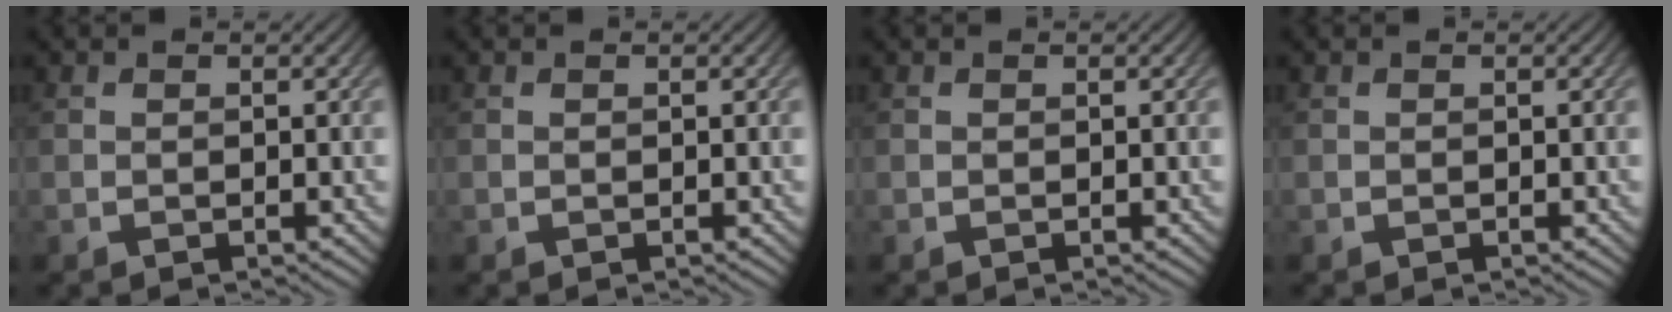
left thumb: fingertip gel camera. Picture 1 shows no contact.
{"total": 0.0}
{"total": 0.0}
{"total": 0.0}